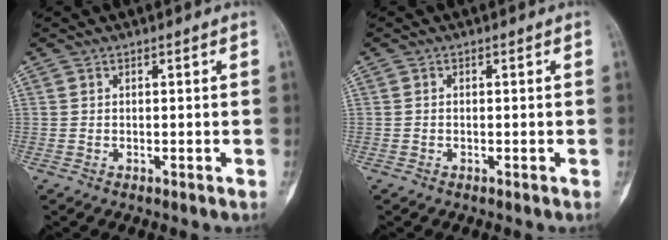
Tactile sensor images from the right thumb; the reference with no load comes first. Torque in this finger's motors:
{"motor_torque": [-0.33, -0.04, -0.27, 0.04, -0.01]}